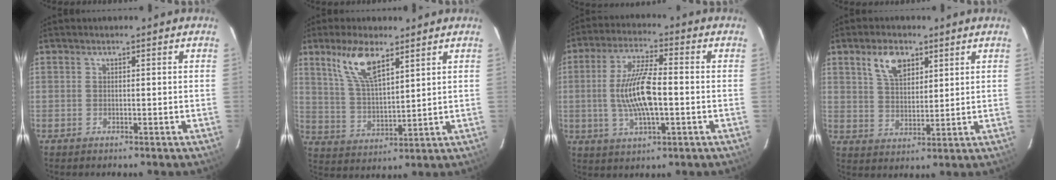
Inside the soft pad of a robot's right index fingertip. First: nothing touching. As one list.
[{"total": 9.9, "force": [6.2, 3.3, 7.0], "torque": [-0.137, 0.007, 0.130]}, {"total": 11.7, "force": [-1.3, 3.2, 11.2], "torque": [-0.221, 0.001, -0.022]}, {"total": 7.3, "force": [4.1, 4.0, 4.6], "torque": [-0.083, 0.009, 0.077]}]